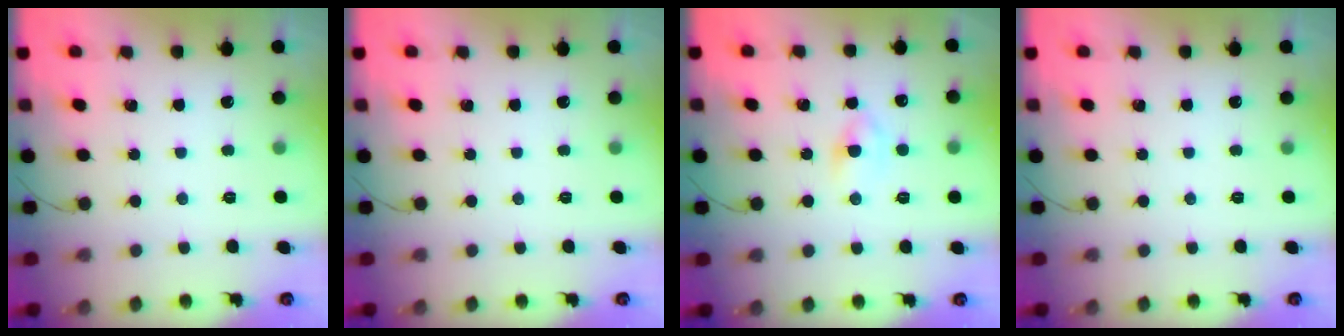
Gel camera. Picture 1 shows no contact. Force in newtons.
{"total": 0.0}
{"total": 3.0, "press": 2.8, "slide": 1.2}
{"total": 0.0}